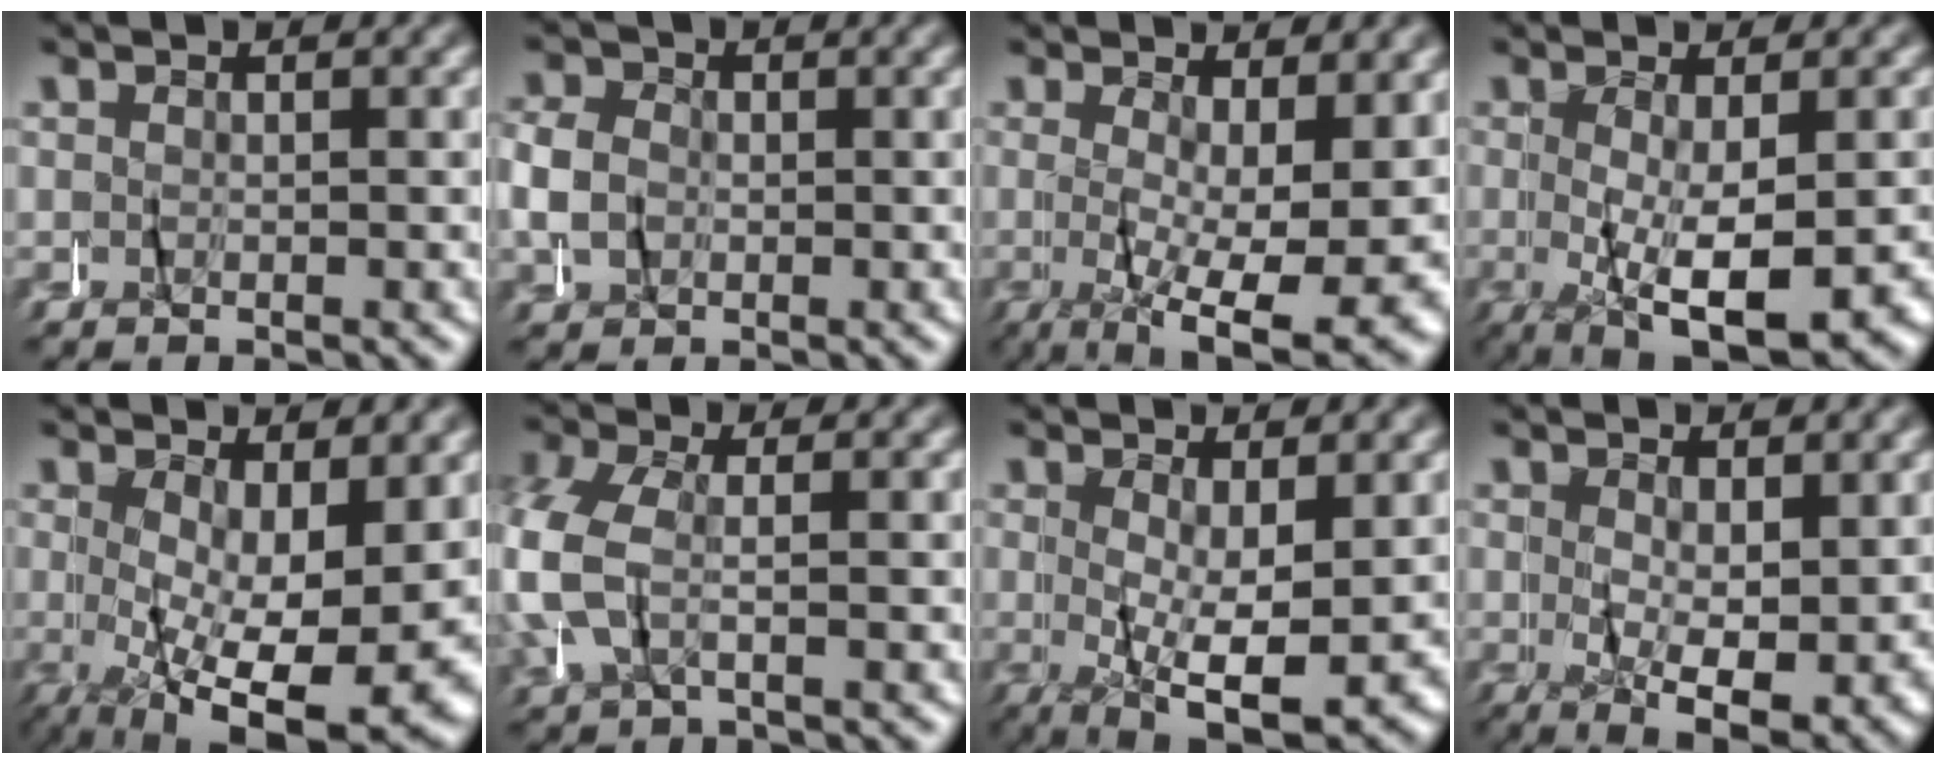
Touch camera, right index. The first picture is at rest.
{"total": 3.5, "force": [-0.5, 3.1, 1.5], "torque": [-0.038, 0.007, -0.012]}
{"total": 7.8, "force": [-1.9, 2.3, 7.2], "torque": [-0.100, -0.025, -0.021]}
{"total": 7.8, "force": [-2.4, 2.9, 6.8], "torque": [-0.104, -0.017, -0.031]}
{"total": 10.4, "force": [-1.7, 3.6, 9.6], "torque": [-0.139, -0.031, -0.010]}
{"total": 4.9, "force": [-0.6, 3.7, 3.2], "torque": [-0.109, -0.010, -0.011]}
{"total": 7.5, "force": [-1.7, 2.9, 6.7], "torque": [-0.099, -0.027, -0.018]}
{"total": 5.7, "force": [-0.6, 1.9, 5.3], "torque": [-0.075, -0.019, -0.005]}